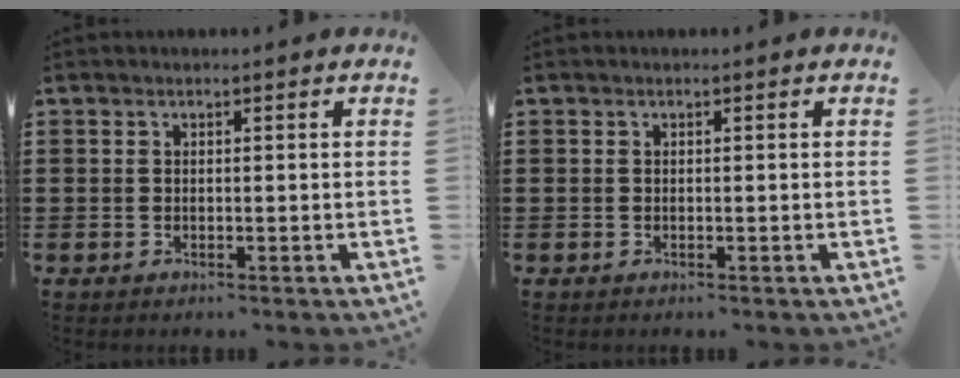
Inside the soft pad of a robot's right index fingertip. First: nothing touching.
{"total": 0.0}